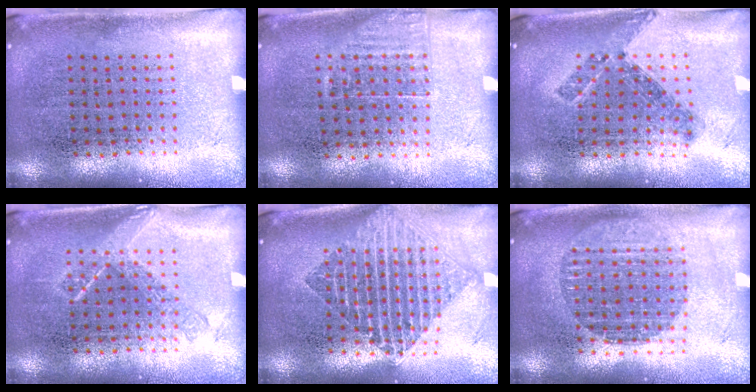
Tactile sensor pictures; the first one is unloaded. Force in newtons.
{"total": 1.2, "press": 0.9, "slide": 0.7}
{"total": 0.8, "press": 0.8, "slide": 0.3}
{"total": 1.1, "press": 1.1, "slide": 0.2}
{"total": 2.2, "press": 1.7, "slide": 1.3}
{"total": 1.7, "press": 1.5, "slide": 0.8}